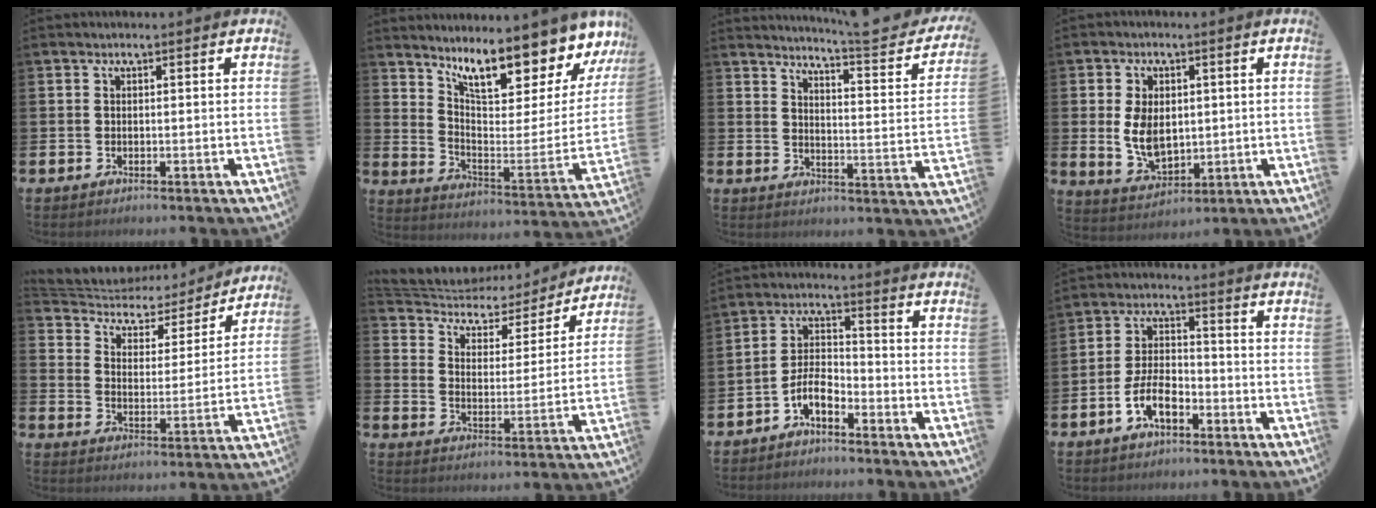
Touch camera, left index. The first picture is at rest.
{"total": 11.6, "force": [9.9, 3.5, 5.0], "torque": [-0.098, -0.087, 0.167]}
{"total": 5.3, "force": [4.7, -0.1, 2.3], "torque": [-0.047, -0.047, 0.069]}
{"total": 6.2, "force": [0.7, 4.1, 4.6], "torque": [-0.097, 0.004, 0.009]}
{"total": 5.1, "force": [4.3, 2.5, 0.7], "torque": [-0.047, -0.033, 0.068]}
{"total": 5.2, "force": [4.6, 2.4, 0.6], "torque": [-0.046, -0.037, 0.074]}
{"total": 4.7, "force": [-3.3, 1.8, 2.9], "torque": [-0.070, 0.004, -0.067]}
{"total": 6.3, "force": [-3.2, 3.1, 4.5], "torque": [-0.100, 0.012, -0.061]}